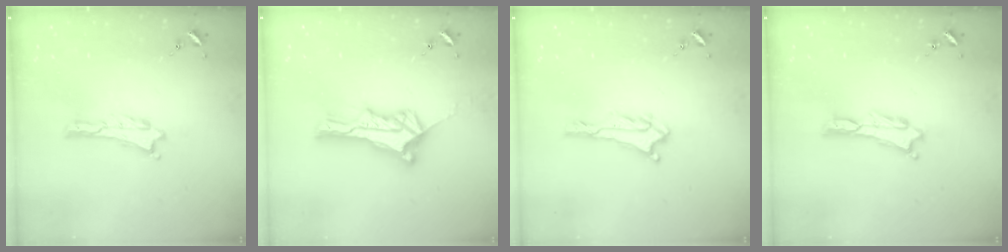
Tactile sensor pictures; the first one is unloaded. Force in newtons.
{"total": 6.0, "press": 6.0, "slide": 0.4}
{"total": 0.6, "press": 0.6, "slide": 0.1}
{"total": 0.0}